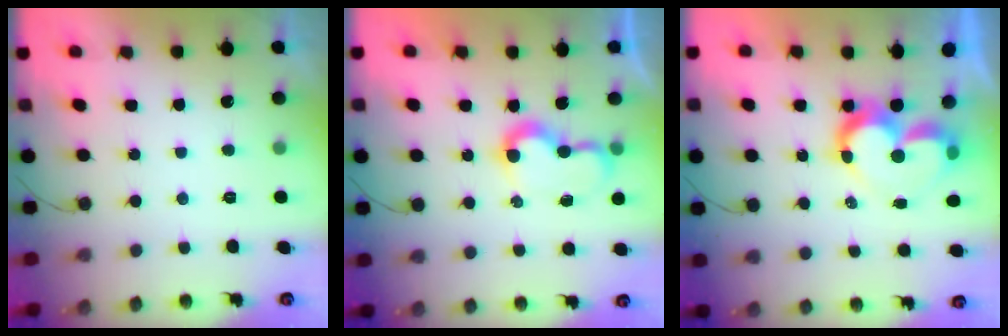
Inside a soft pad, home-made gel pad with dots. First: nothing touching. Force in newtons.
{"total": 7.6, "press": 7.6, "slide": 0.6}
{"total": 9.4, "press": 9.4, "slide": 0.9}